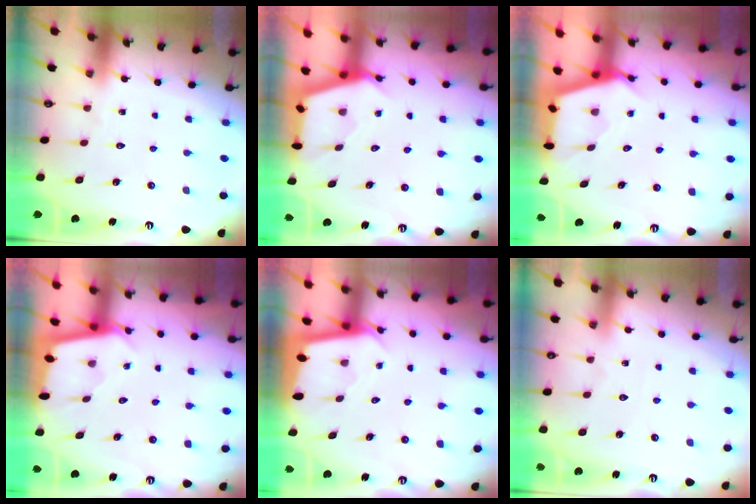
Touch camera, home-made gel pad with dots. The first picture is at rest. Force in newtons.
{"total": 2.7, "press": 2.7, "slide": 0.4}
{"total": 2.6, "press": 2.5, "slide": 0.3}
{"total": 1.7, "press": 1.7, "slide": 0.1}
{"total": 1.8, "press": 1.8, "slide": 0.1}
{"total": 2.4, "press": 2.4, "slide": 0.4}